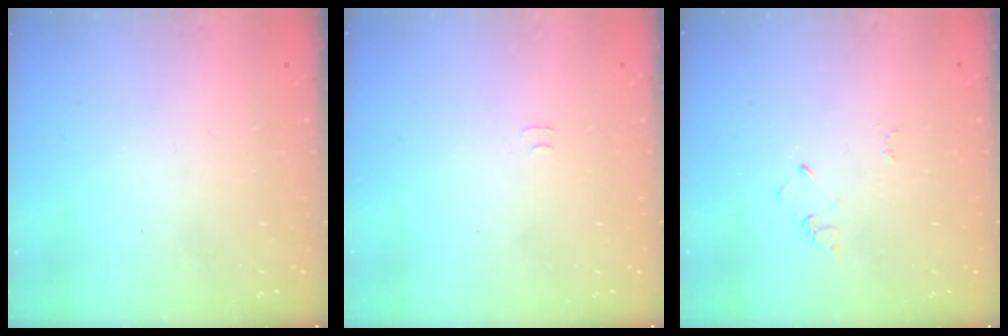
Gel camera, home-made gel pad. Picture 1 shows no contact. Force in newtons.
{"total": 3.7, "press": 3.7, "slide": 0.4}
{"total": 2.6, "press": 2.6, "slide": 0.4}